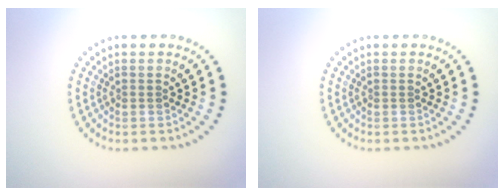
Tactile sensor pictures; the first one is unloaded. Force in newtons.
{"total": 0.0}